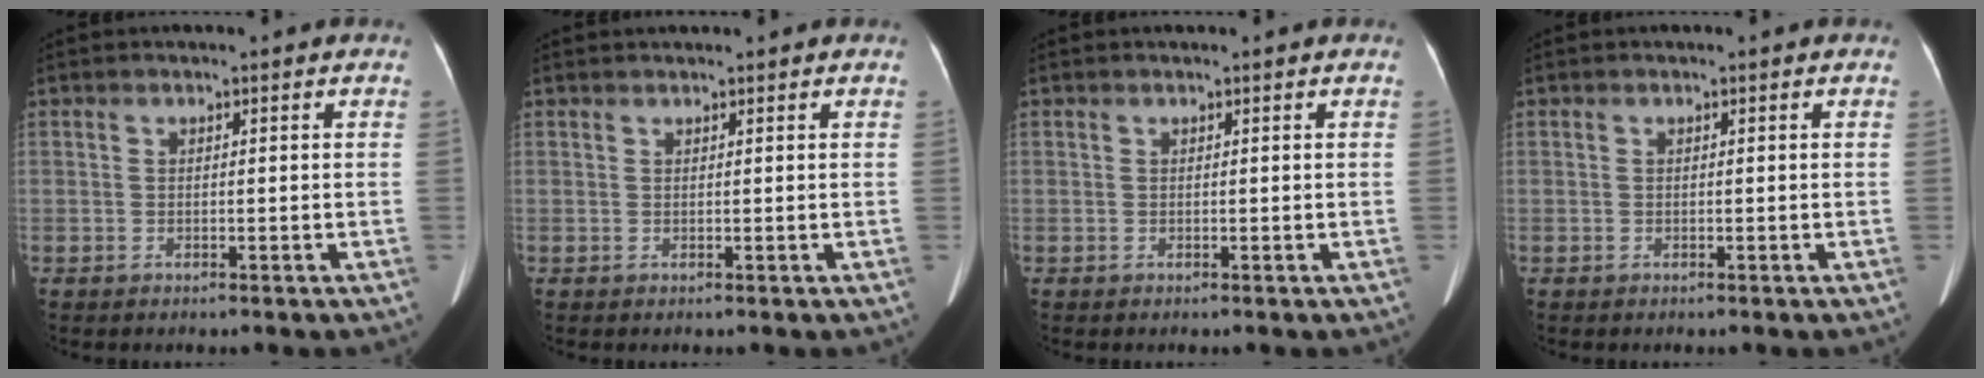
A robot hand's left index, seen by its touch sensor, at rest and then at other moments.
{"total": 0.8, "force": [0.8, 0.1, 0.1], "torque": [-0.004, 0.012, 0.015]}
{"total": 0.0}
{"total": 0.0}